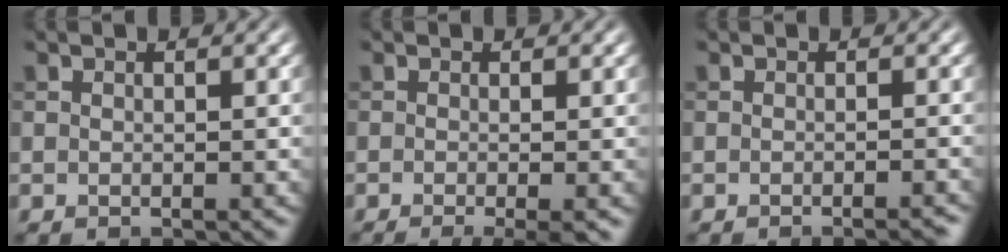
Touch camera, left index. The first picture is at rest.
{"total": 4.3, "force": [-1.8, 1.1, 3.7], "torque": [-0.039, -0.013, -0.026]}
{"total": 2.2, "force": [-1.4, 0.6, 1.6], "torque": [-0.005, 0.002, -0.022]}